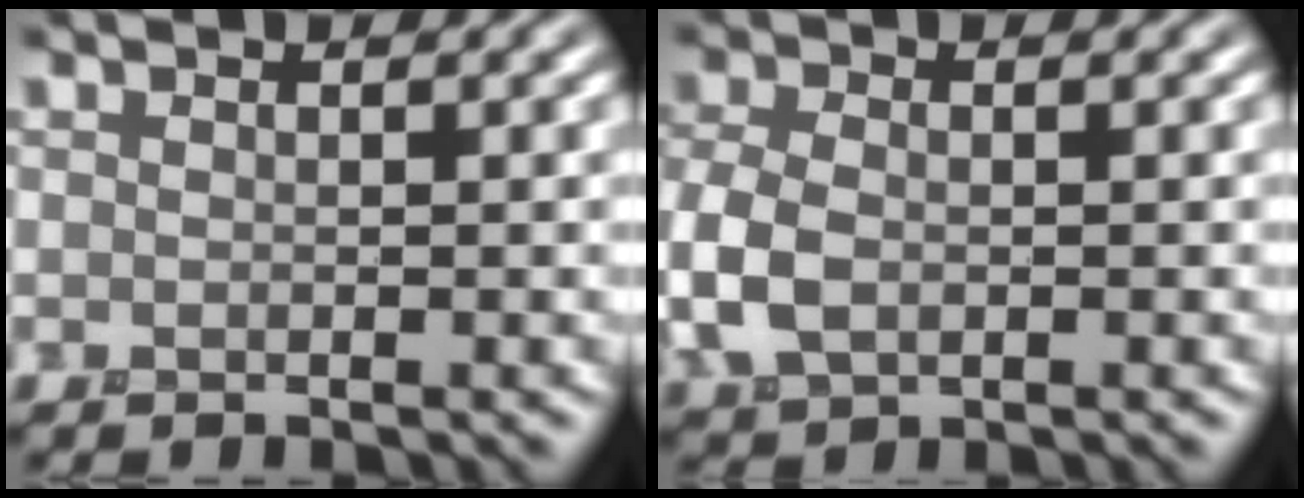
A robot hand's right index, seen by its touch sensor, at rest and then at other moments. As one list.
[{"total": 4.0, "force": [-0.7, 2.8, 2.9], "torque": [-0.082, -0.001, -0.018]}]